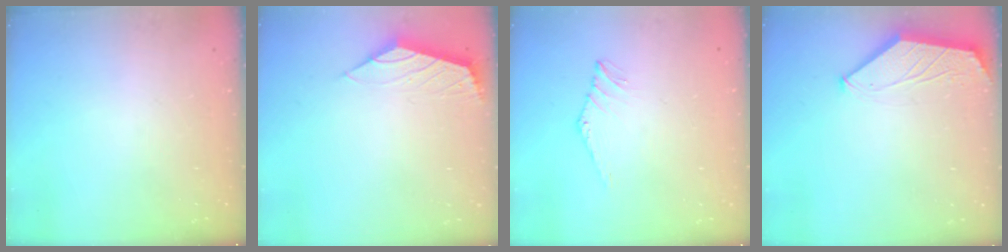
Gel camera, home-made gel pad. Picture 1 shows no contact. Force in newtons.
{"total": 2.1, "press": 2.0, "slide": 0.6}
{"total": 2.6, "press": 2.6, "slide": 0.4}
{"total": 1.6, "press": 1.6, "slide": 0.3}